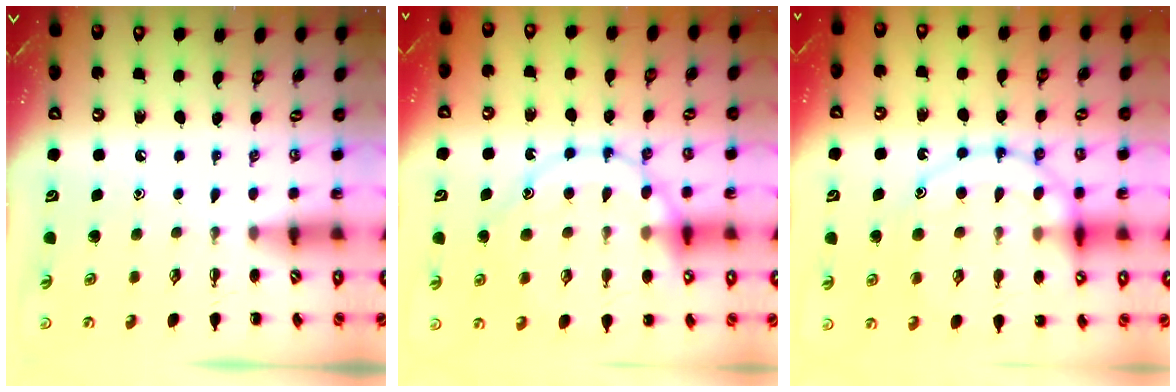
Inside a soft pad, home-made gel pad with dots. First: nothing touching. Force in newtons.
{"total": 18.2, "press": 18.1, "slide": 1.9}
{"total": 16.1, "press": 16.0, "slide": 1.4}